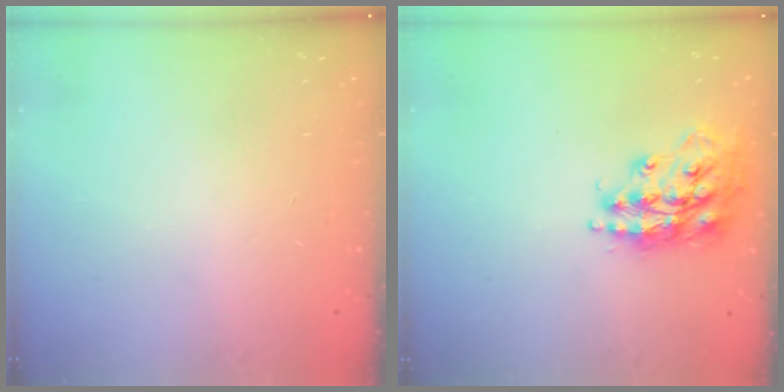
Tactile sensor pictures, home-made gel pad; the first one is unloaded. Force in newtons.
{"total": 17.1, "press": 17.0, "slide": 1.5}